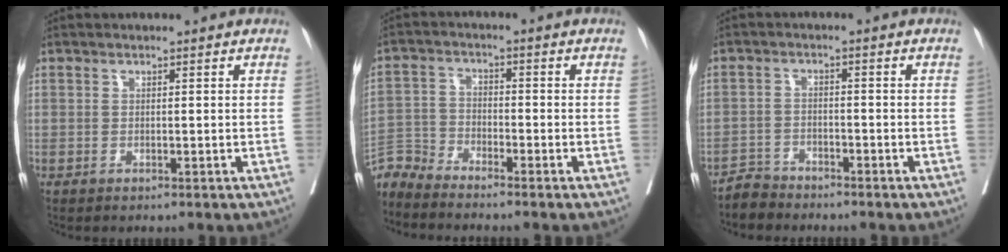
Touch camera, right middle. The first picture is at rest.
{"total": 5.2, "force": [-5.2, -0.2, -0.5], "torque": [0.007, -0.002, -0.106]}
{"total": 3.2, "force": [-2.9, 0.9, -0.7], "torque": [0.008, -0.006, -0.058]}